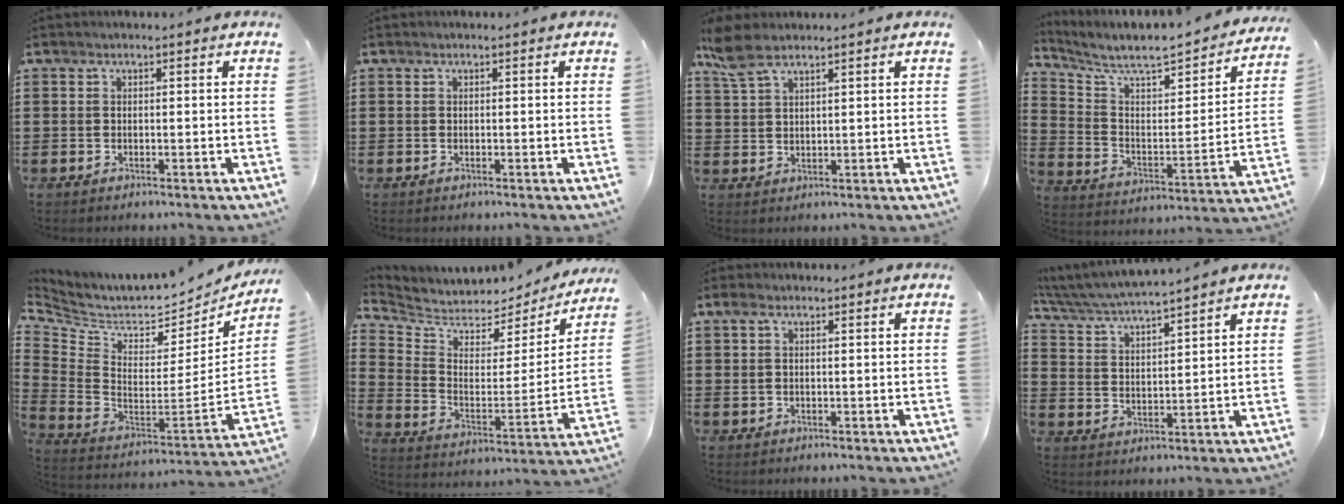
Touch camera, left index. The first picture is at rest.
{"total": 0.0}
{"total": 4.8, "force": [3.3, 1.6, 3.1], "torque": [-0.078, -0.001, 0.059]}
{"total": 6.2, "force": [5.5, 1.2, 2.7], "torque": [-0.083, -0.049, 0.088]}
{"total": 5.0, "force": [4.5, 1.7, 1.4], "torque": [-0.062, -0.057, 0.074]}
{"total": 4.2, "force": [3.8, 1.6, 0.2], "torque": [-0.033, -0.041, 0.062]}
{"total": 1.6, "force": [0.3, 1.0, 1.1], "torque": [-0.026, 0.009, 0.003]}
{"total": 4.7, "force": [4.5, -0.1, 1.3], "torque": [-0.046, -0.028, 0.075]}